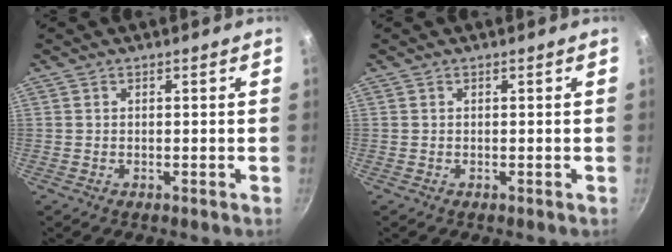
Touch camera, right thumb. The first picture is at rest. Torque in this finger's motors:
{"motor_torque": [0.00, 0.00, 0.01, 0.00, 0.00]}